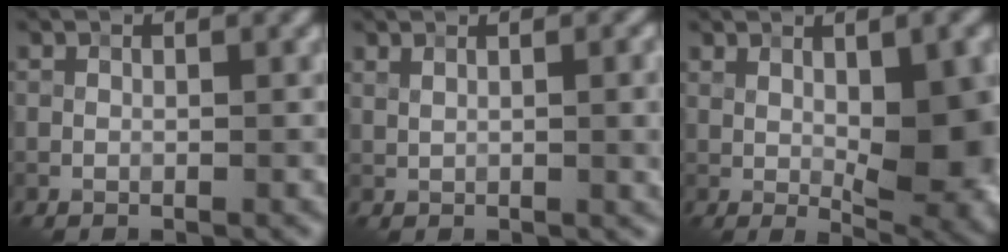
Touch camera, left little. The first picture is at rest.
{"total": 4.6, "force": [1.4, 1.8, 4.0], "torque": [-0.035, 0.017, 0.015]}
{"total": 10.3, "force": [0.0, 3.5, 9.7], "torque": [-0.137, -0.004, 0.003]}